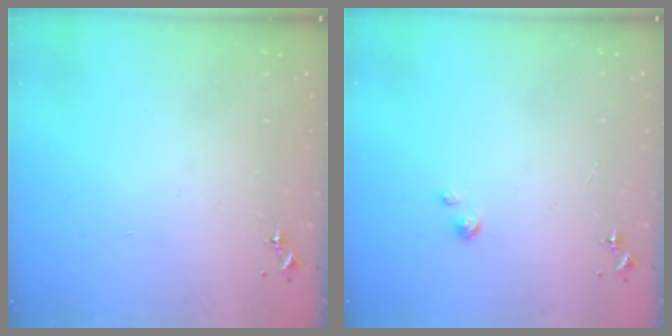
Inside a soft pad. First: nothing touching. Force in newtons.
{"total": 2.2, "press": 2.2, "slide": 0.3}